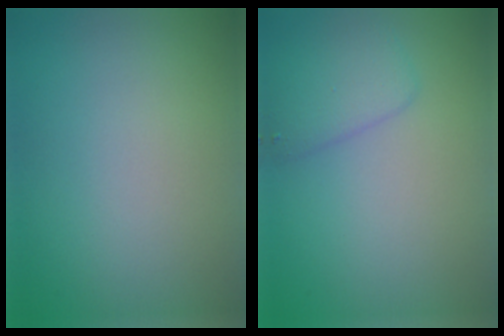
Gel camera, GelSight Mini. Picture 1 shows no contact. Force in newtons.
{"total": 2.6, "press": 2.5, "slide": 0.2}